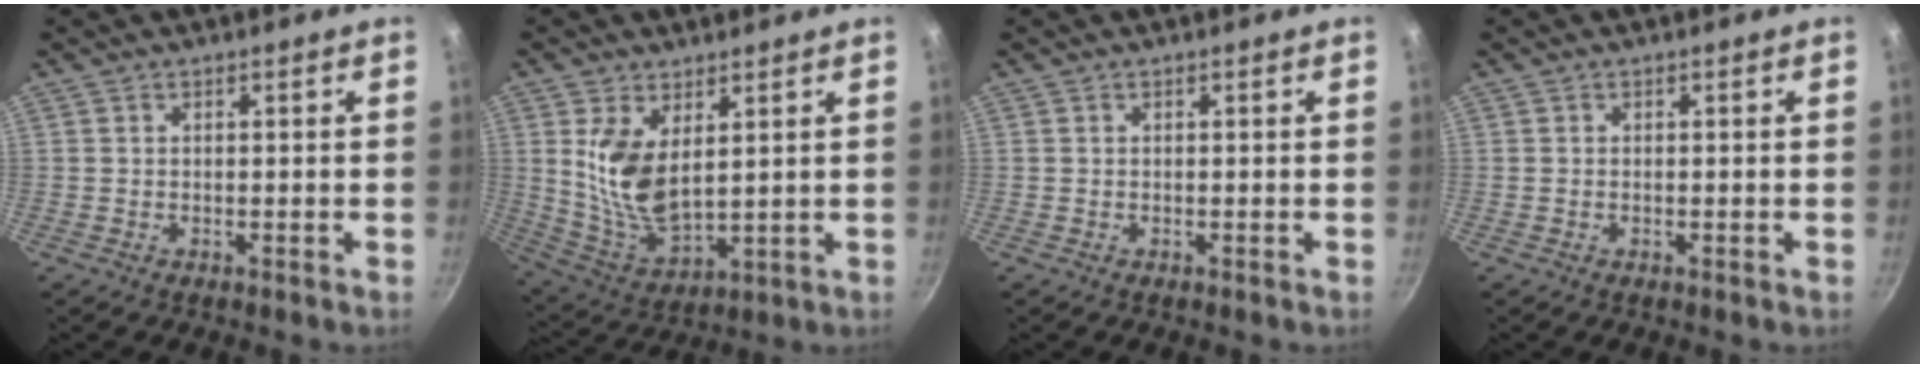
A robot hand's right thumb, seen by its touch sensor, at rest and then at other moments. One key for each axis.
{"total": 11.7, "fx": 3.4, "fy": 6.1, "fz": 9.3, "tx": -0.174, "ty": -0.037, "tz": 0.077}
{"total": 0.0}
{"total": 0.0}